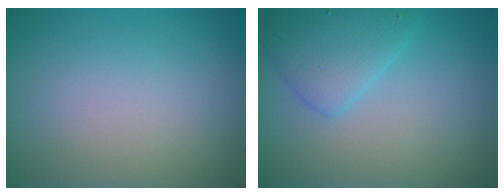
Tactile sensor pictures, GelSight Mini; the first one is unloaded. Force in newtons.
{"total": 3.3, "press": 3.3, "slide": 0.2}